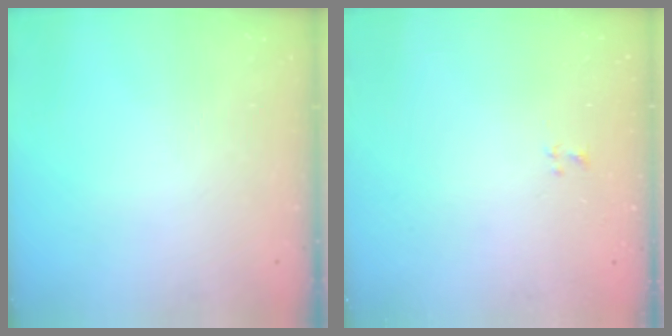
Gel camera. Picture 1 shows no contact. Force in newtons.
{"total": 1.1, "press": 0.9, "slide": 0.6}